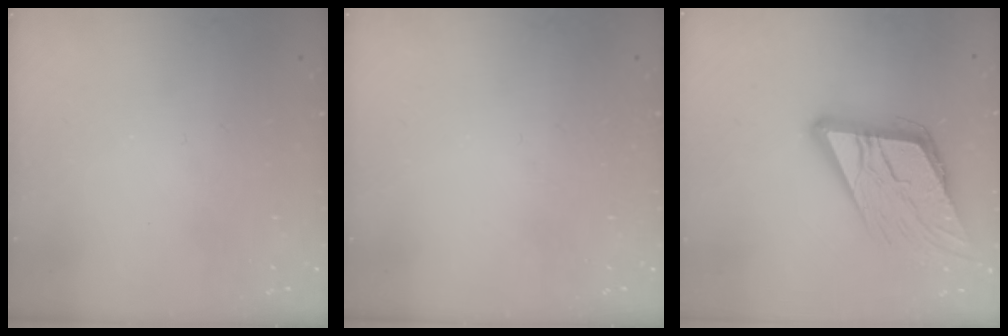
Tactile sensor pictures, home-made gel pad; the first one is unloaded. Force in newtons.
{"total": 0.0}
{"total": 17.7, "press": 17.6, "slide": 2.1}